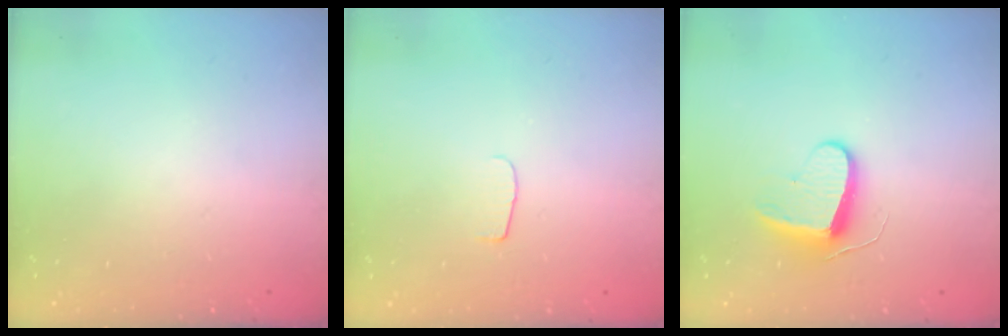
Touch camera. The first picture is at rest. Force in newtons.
{"total": 4.5, "press": 4.4, "slide": 0.5}
{"total": 8.9, "press": 8.9, "slide": 0.7}